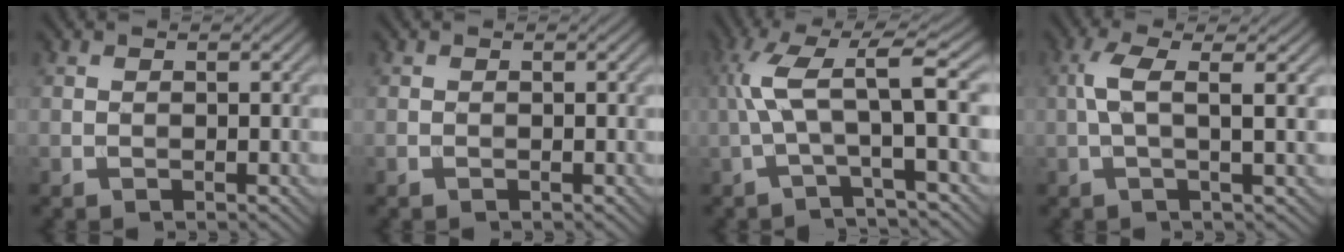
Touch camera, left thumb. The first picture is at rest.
{"total": 0.0}
{"total": 7.4, "force": [-0.2, 0.8, 7.3], "torque": [-0.147, 0.020, -0.012]}
{"total": 4.4, "force": [0.6, 0.9, 4.3], "torque": [-0.084, 0.011, 0.007]}